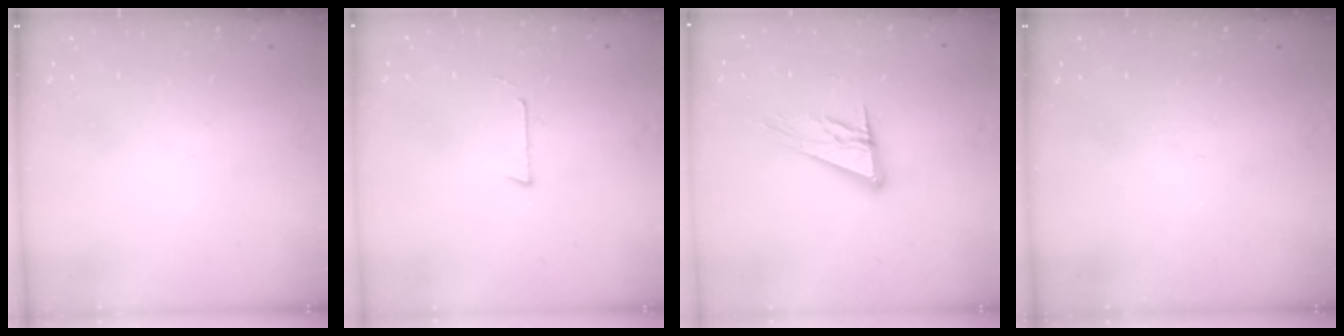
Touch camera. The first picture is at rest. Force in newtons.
{"total": 3.2, "press": 3.2, "slide": 0.2}
{"total": 12.4, "press": 12.2, "slide": 2.2}
{"total": 0.0}